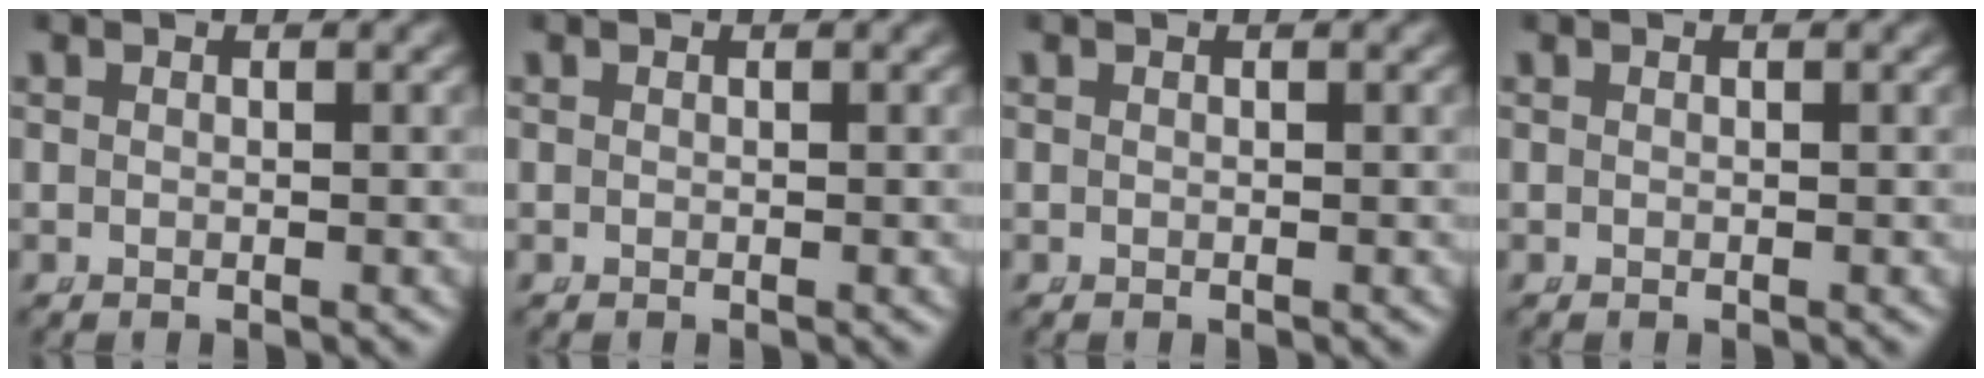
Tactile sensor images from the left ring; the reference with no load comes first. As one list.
[{"total": 0.0}, {"total": 0.0}, {"total": 0.0}]